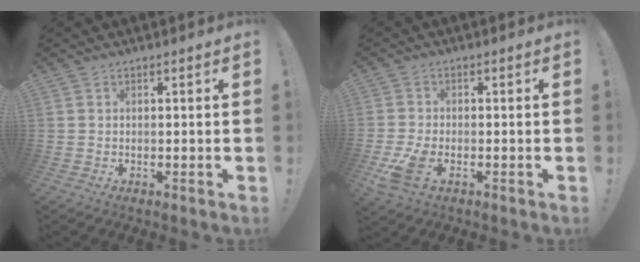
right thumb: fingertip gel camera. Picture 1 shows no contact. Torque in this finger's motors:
{"motor_torque": [1.36, 0.89, 0.57, -0.64, 0.01]}